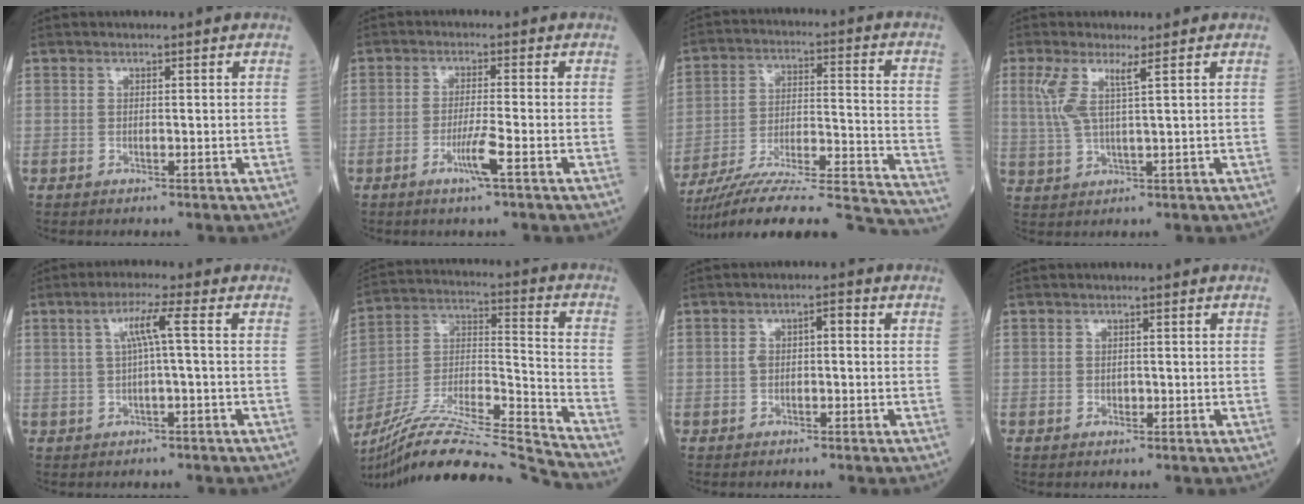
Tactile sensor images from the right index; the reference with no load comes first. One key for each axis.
{"total": 4.1, "fx": -1.9, "fy": -0.4, "fz": 3.7, "tx": -0.073, "ty": -0.009, "tz": -0.039}
{"total": 27.6, "fx": -25.3, "fy": 0.5, "fz": 11.0, "tx": -0.110, "ty": -0.013, "tz": -0.371}
{"total": 4.9, "fx": 2.1, "fy": 0.3, "fz": 4.5, "tx": -0.109, "ty": 0.009, "tz": 0.048}
{"total": 4.4, "fx": 0.6, "fy": -0.5, "fz": 4.3, "tx": -0.082, "ty": 0.014, "tz": 0.014}
{"total": 24.0, "fx": -22.1, "fy": -1.1, "fz": 9.3, "tx": -0.188, "ty": -0.012, "tz": -0.373}
{"total": 2.7, "fx": 0.0, "fy": 1.3, "fz": 2.4, "tx": -0.043, "ty": 0.020, "tz": 0.000}
{"total": 0.9, "fx": -0.2, "fy": 0.7, "fz": 0.6, "tx": -0.010, "ty": 0.000, "tz": -0.002}